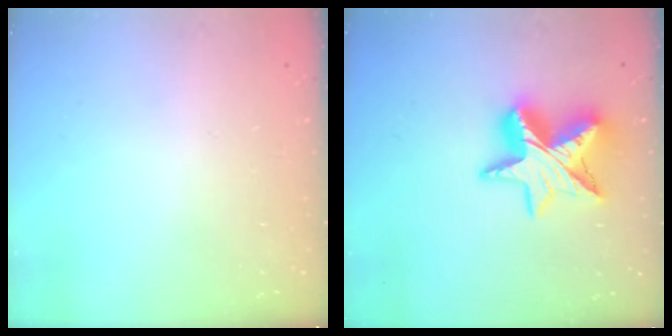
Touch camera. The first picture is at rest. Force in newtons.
{"total": 15.2, "press": 15.2, "slide": 1.4}